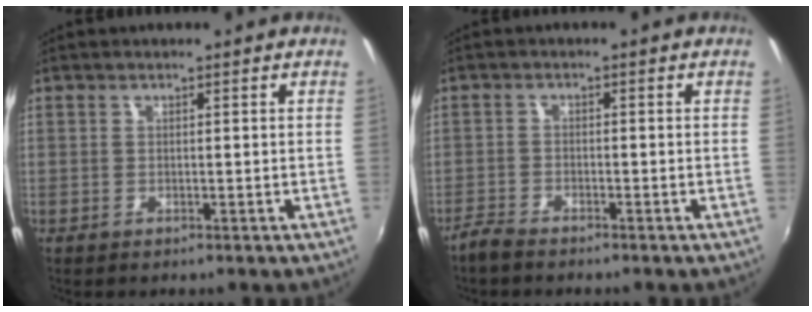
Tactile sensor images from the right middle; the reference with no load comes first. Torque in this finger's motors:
{"motor_torque": [0.51, -0.41, 0.08, 0.02]}